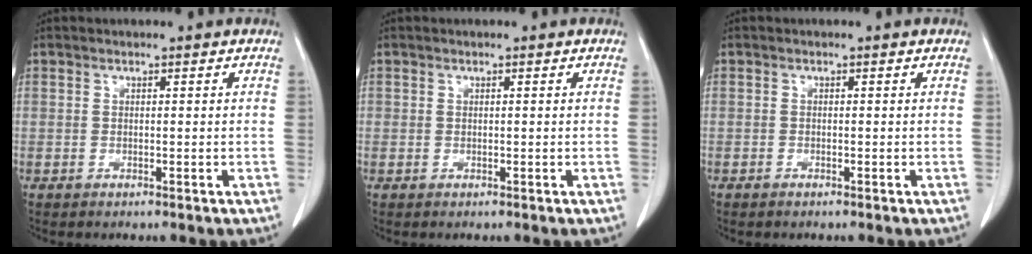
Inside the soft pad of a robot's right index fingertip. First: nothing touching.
{"total": 0.6, "force": [-0.1, 0.4, 0.5], "torque": [-0.025, 0.009, 0.000]}
{"total": 0.9, "force": [-0.5, 0.5, 0.5], "torque": [-0.012, 0.000, -0.008]}